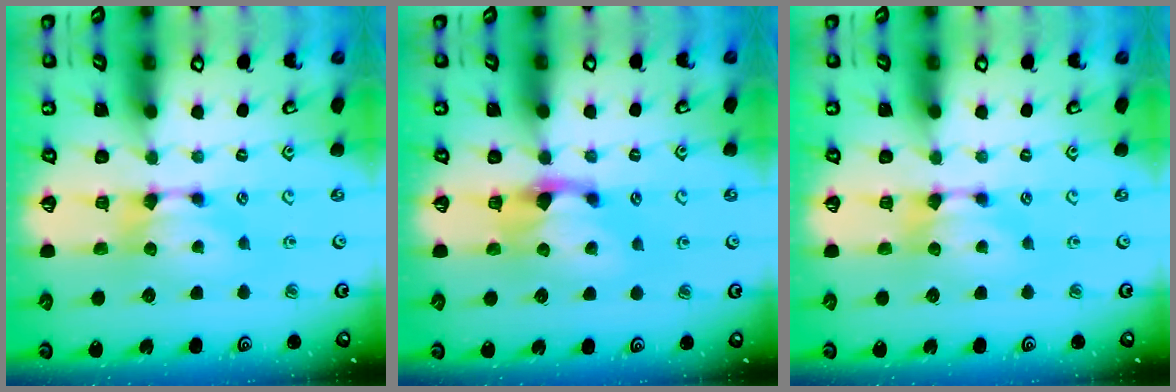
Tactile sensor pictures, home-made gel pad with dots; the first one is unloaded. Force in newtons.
{"total": 1.6, "press": 1.2, "slide": 1.1}
{"total": 0.0}